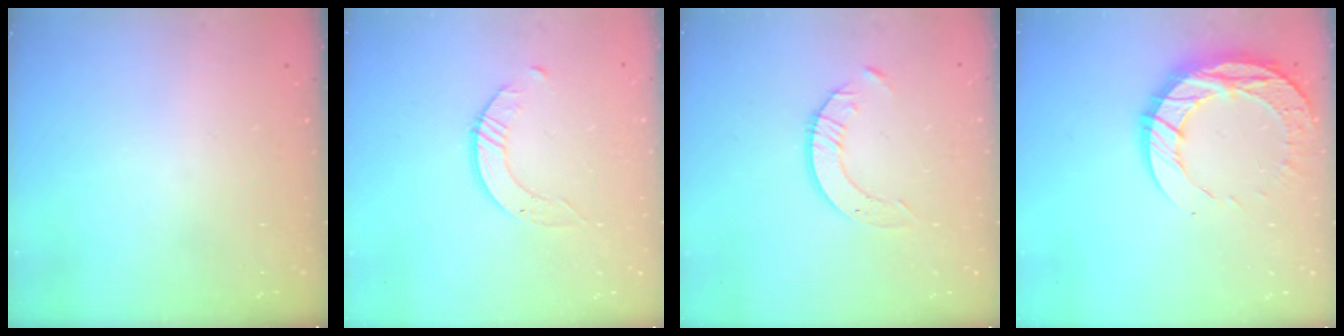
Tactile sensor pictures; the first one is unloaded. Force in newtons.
{"total": 1.6, "press": 1.6, "slide": 0.2}
{"total": 4.2, "press": 4.2, "slide": 0.5}
{"total": 13.8, "press": 13.7, "slide": 1.1}